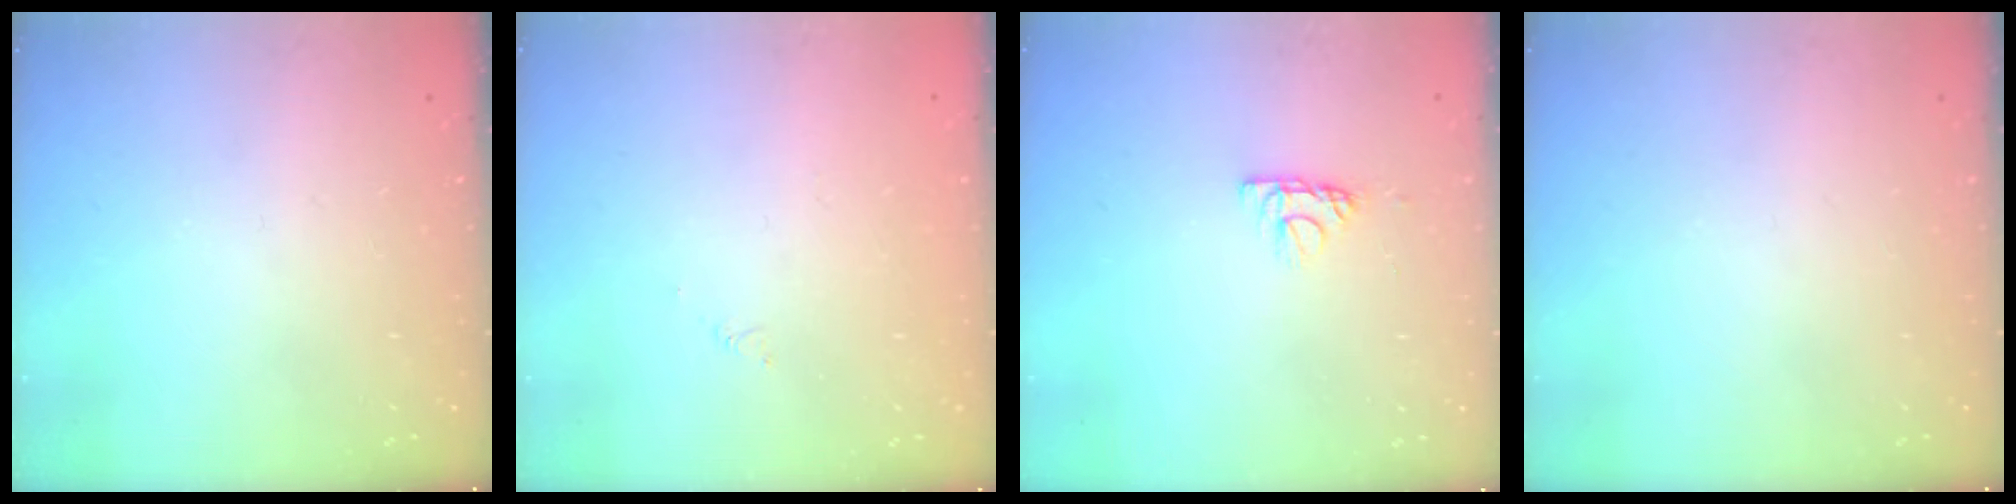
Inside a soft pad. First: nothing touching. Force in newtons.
{"total": 1.6, "press": 1.5, "slide": 0.3}
{"total": 5.4, "press": 5.3, "slide": 0.6}
{"total": 0.0}